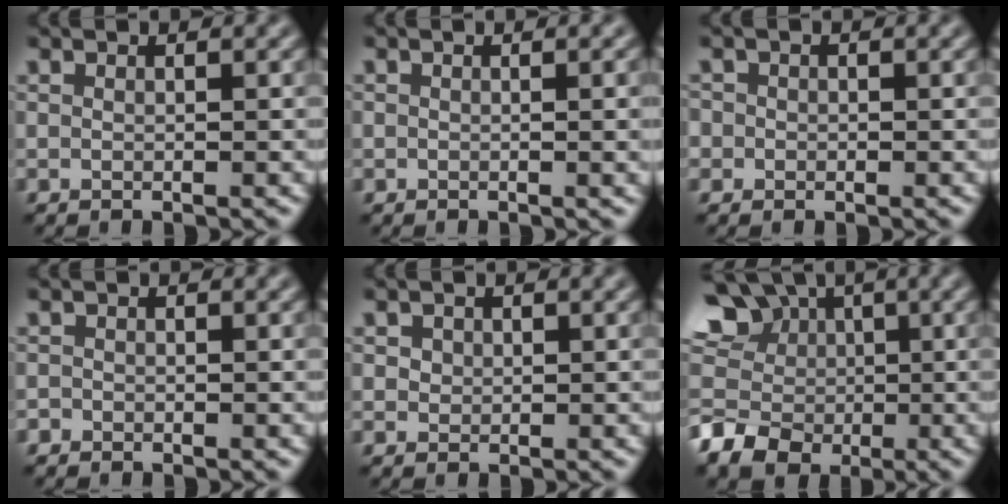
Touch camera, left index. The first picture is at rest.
{"total": 2.2, "force": [-0.1, 1.2, 1.9], "torque": [-0.017, -0.006, -0.001]}
{"total": 1.6, "force": [0.1, 1.5, 0.4], "torque": [0.006, 0.006, -0.011]}
{"total": 0.6, "force": [-0.3, 0.5, -0.1], "torque": [0.005, -0.003, -0.006]}
{"total": 1.1, "force": [0.5, 1.0, 0.3], "torque": [-0.003, -0.003, 0.010]}
{"total": 11.1, "force": [-0.1, 9.5, 5.6], "torque": [-0.114, 0.017, -0.030]}